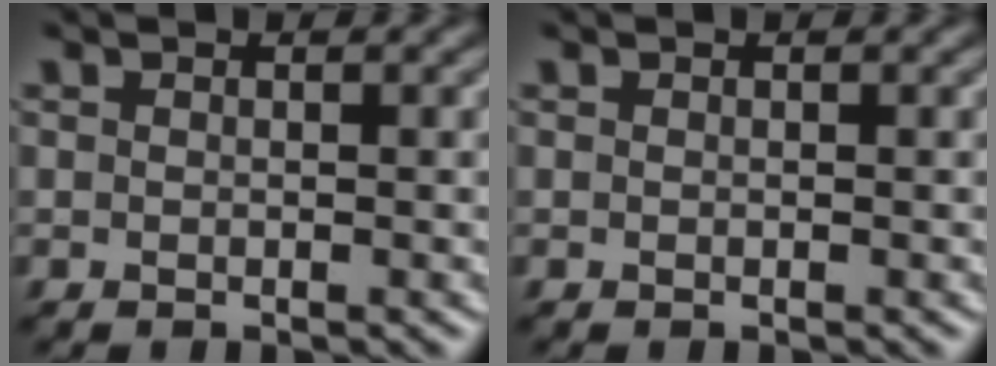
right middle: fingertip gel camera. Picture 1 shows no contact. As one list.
[{"total": 0.0}]